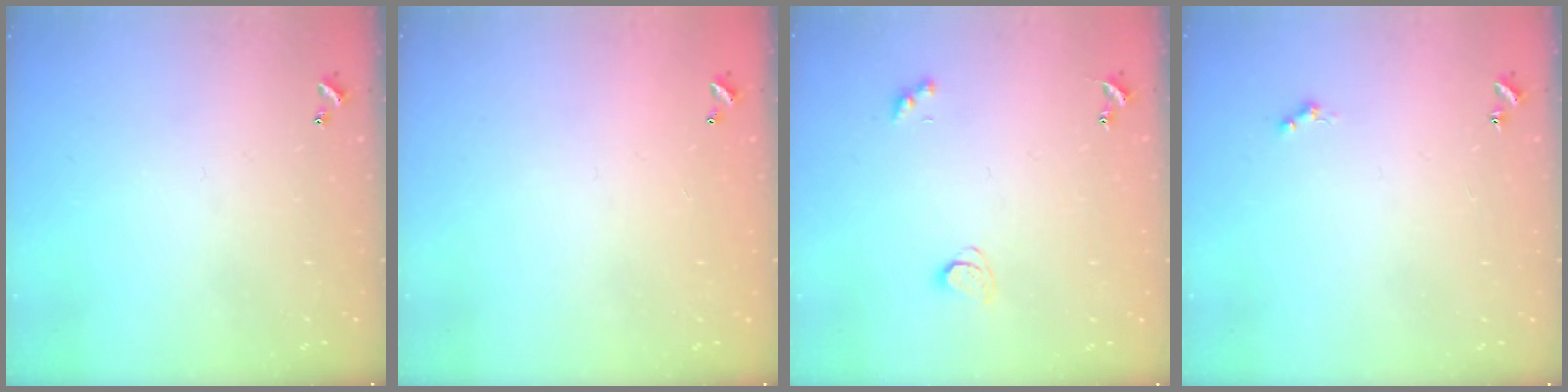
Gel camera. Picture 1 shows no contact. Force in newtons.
{"total": 2.9, "press": 2.9, "slide": 0.1}
{"total": 1.7, "press": 1.6, "slide": 0.4}
{"total": 0.8, "press": 0.6, "slide": 0.4}